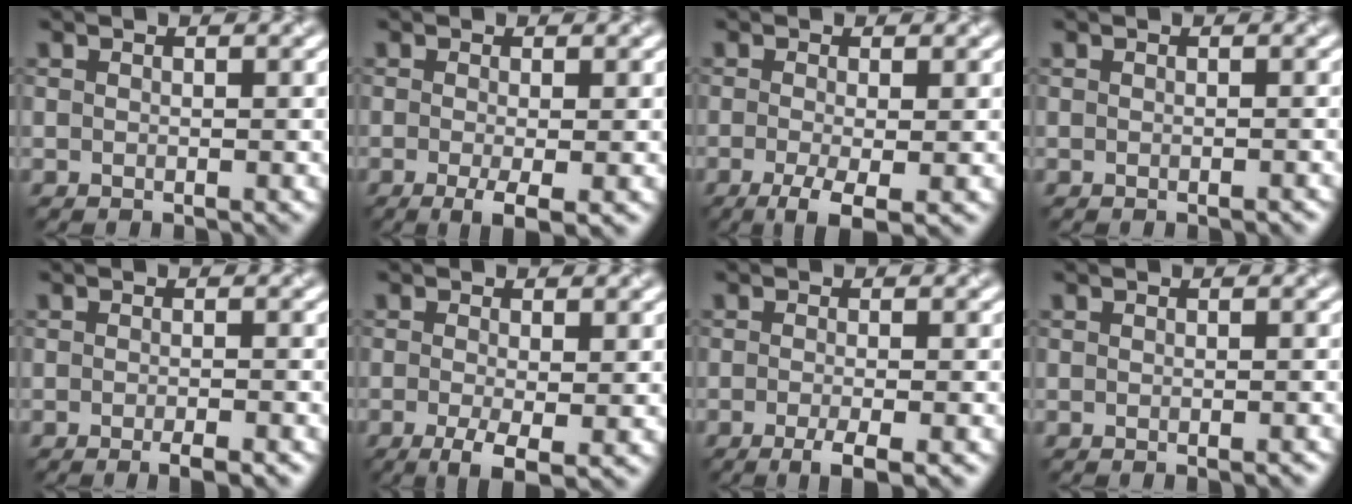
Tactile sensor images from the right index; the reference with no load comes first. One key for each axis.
{"total": 3.0, "fx": -1.0, "fy": 0.6, "fz": 2.8, "tx": -0.050, "ty": -0.010, "tz": -0.017}
{"total": 3.8, "fx": -1.5, "fy": 0.9, "fz": 3.3, "tx": -0.063, "ty": -0.007, "tz": -0.030}
{"total": 0.6, "fx": -0.5, "fy": 0.1, "fz": 0.4, "tx": -0.003, "ty": 0.000, "tz": -0.006}
{"total": 2.2, "fx": -1.3, "fy": 0.4, "fz": 1.7, "tx": -0.020, "ty": -0.003, "tz": -0.022}
{"total": 3.7, "fx": -1.2, "fy": 1.0, "fz": 3.4, "tx": -0.066, "ty": -0.010, "tz": -0.023}
{"total": 3.1, "fx": -1.5, "fy": 0.7, "fz": 2.6, "tx": -0.038, "ty": -0.006, "tz": -0.031}
{"total": 0.8, "fx": -0.5, "fy": 0.1, "fz": 0.6, "tx": -0.007, "ty": -0.002, "tz": -0.007}